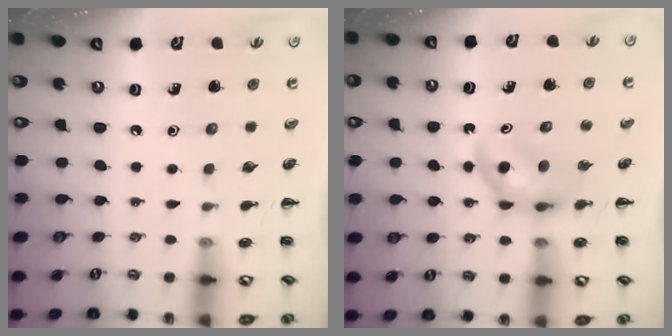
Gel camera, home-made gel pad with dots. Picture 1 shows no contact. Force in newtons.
{"total": 5.2, "press": 5.1, "slide": 0.7}